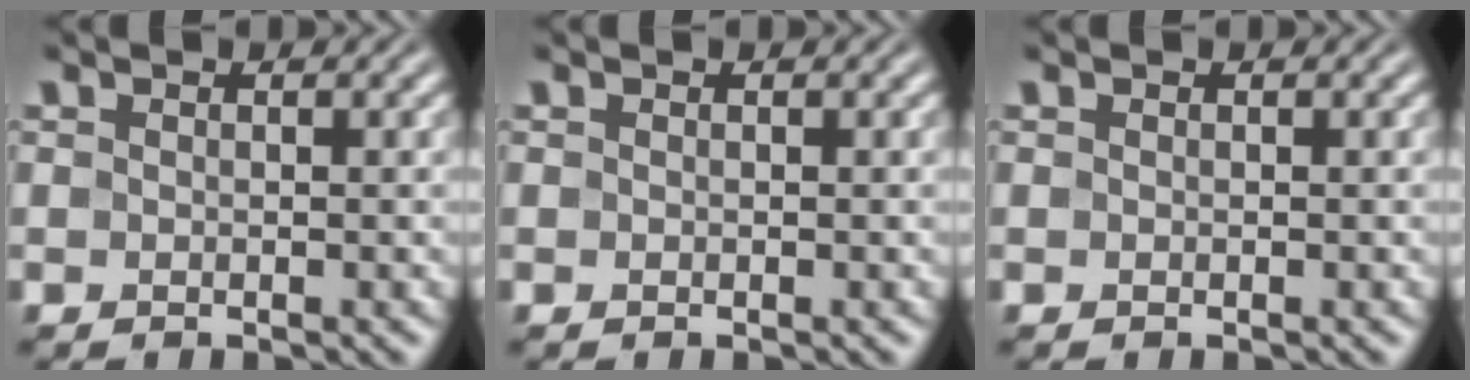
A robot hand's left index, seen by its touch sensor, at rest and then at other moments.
{"total": 0.0}
{"total": 0.0}